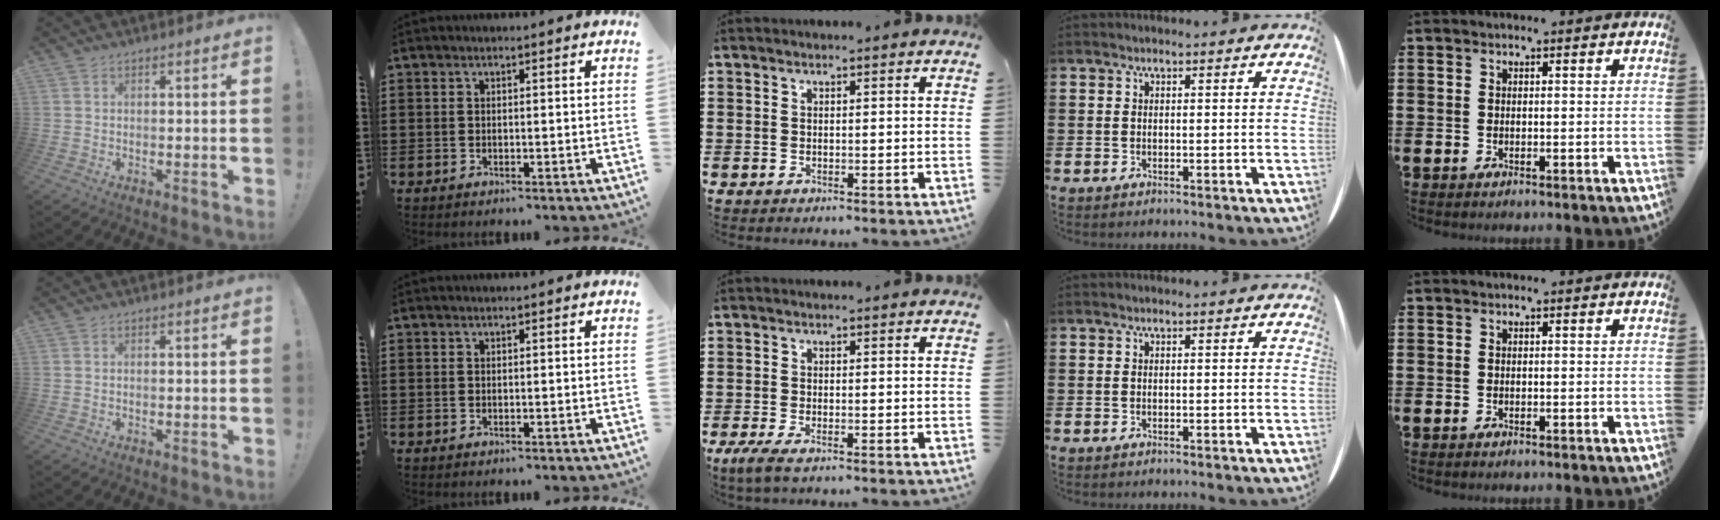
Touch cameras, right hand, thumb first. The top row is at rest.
{"middle": {"total": 1.7, "force": [-1.0, 0.3, 1.3], "torque": [-0.033, -0.004, -0.020]}}